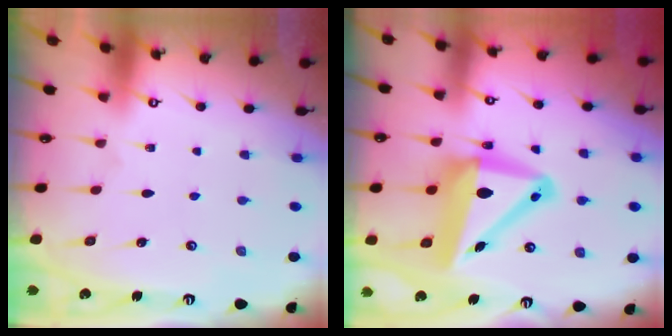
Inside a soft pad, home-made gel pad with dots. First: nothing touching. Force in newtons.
{"total": 14.0, "press": 13.6, "slide": 3.3}